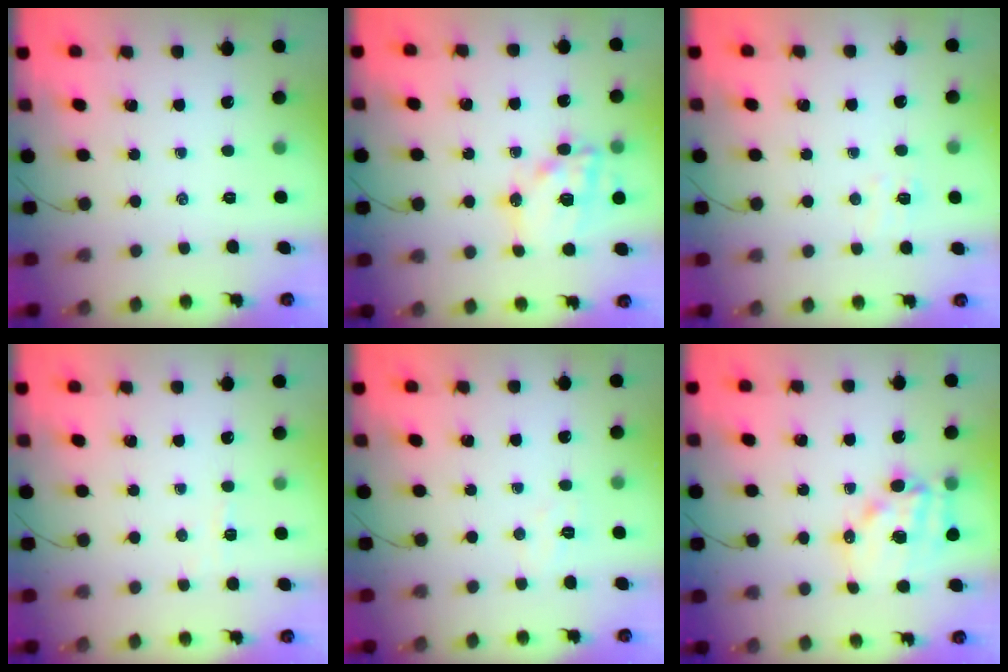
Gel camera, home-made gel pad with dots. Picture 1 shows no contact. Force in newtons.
{"total": 15.6, "press": 15.2, "slide": 3.7}
{"total": 5.0, "press": 4.9, "slide": 1.1}
{"total": 2.8, "press": 2.7, "slide": 0.9}
{"total": 3.6, "press": 3.5, "slide": 0.8}
{"total": 13.4, "press": 13.1, "slide": 3.1}